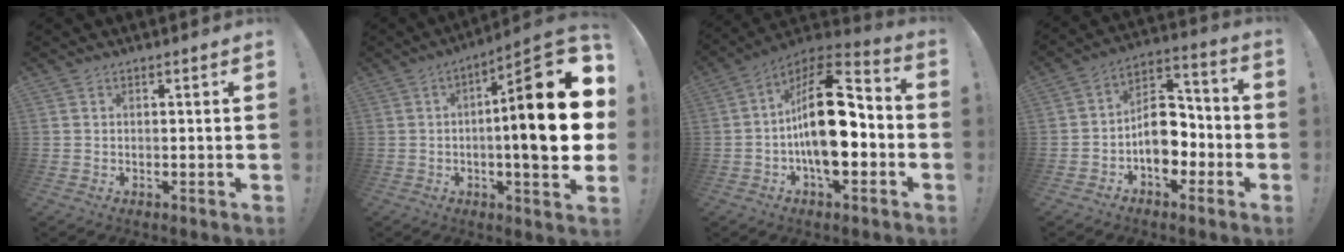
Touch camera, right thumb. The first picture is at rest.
{"total": 22.6, "force": [0.1, 5.3, 21.9], "torque": [-0.308, 0.002, -0.006]}
{"total": 19.8, "force": [-1.7, 9.5, 17.3], "torque": [-0.290, 0.016, -0.026]}
{"total": 12.7, "force": [-3.4, 9.2, 8.2], "torque": [-0.116, 0.023, -0.055]}